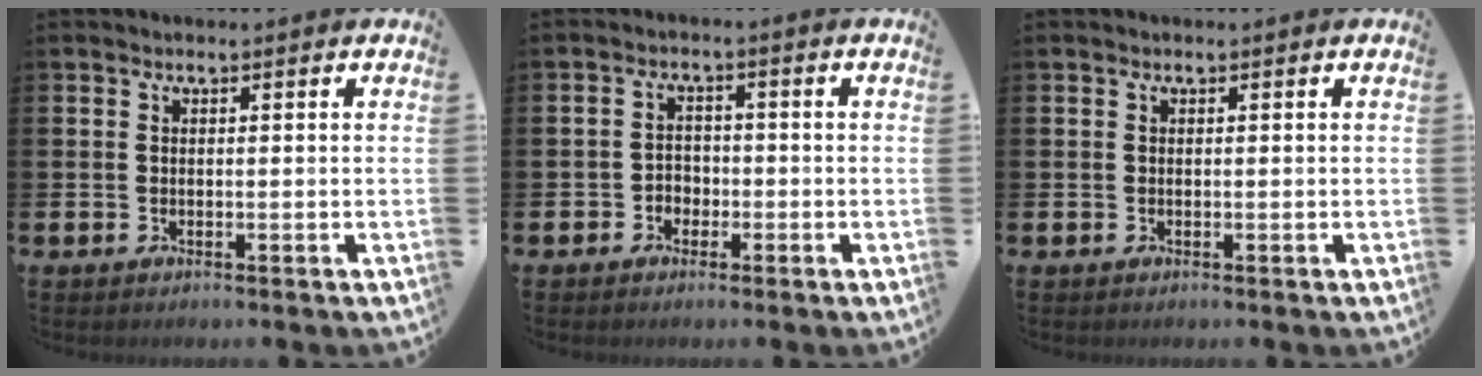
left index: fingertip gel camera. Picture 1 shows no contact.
{"total": 2.3, "force": [-1.4, 1.8, 0.4], "torque": [-0.016, 0.006, -0.032]}
{"total": 0.0}